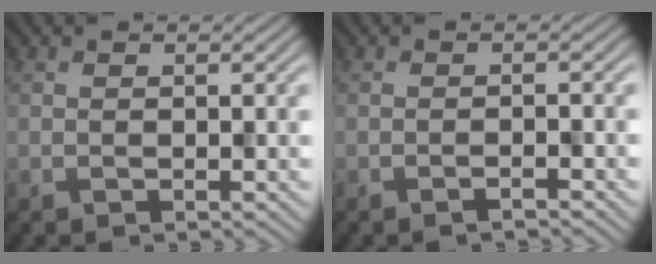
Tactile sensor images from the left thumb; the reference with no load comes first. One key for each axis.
{"total": 1.3, "fx": -1.0, "fy": 0.1, "fz": 0.9, "tx": -0.014, "ty": 0.005, "tz": -0.021}